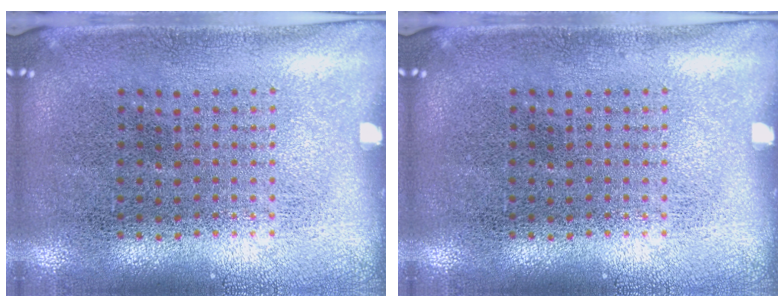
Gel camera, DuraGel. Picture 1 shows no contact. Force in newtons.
{"total": 0.0}